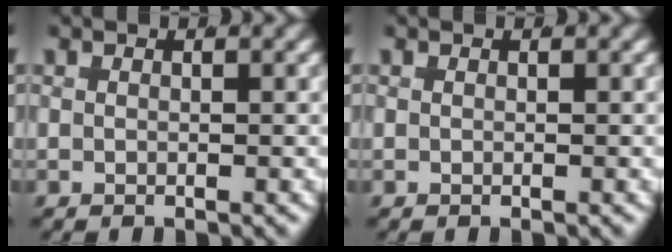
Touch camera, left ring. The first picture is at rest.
{"total": 0.0}